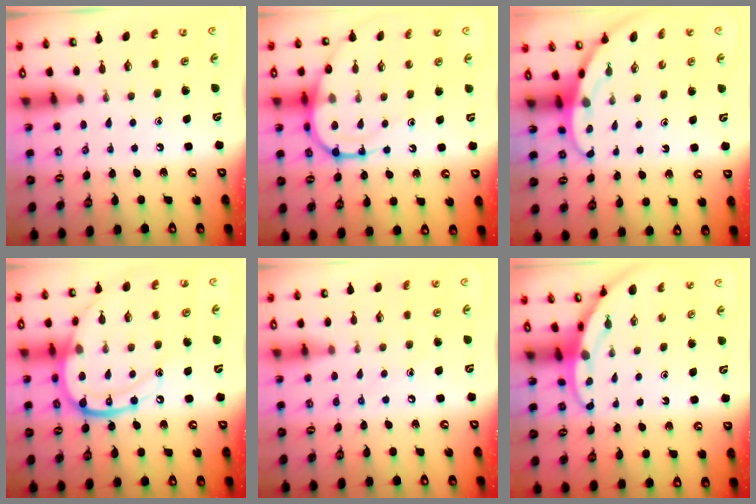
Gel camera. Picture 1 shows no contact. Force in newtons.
{"total": 14.6, "press": 14.6, "slide": 1.4}
{"total": 3.2, "press": 3.2, "slide": 0.2}
{"total": 18.4, "press": 18.3, "slide": 1.9}
{"total": 5.7, "press": 5.7, "slide": 0.6}
{"total": 3.3, "press": 3.3, "slide": 0.2}